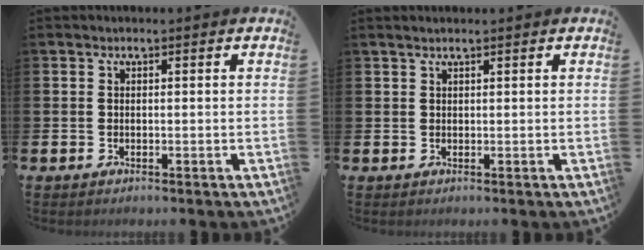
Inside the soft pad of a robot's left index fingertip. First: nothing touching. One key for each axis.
{"total": 1.0, "fx": 0.9, "fy": 0.1, "fz": 0.5, "tx": -0.008, "ty": 0.002, "tz": 0.016}